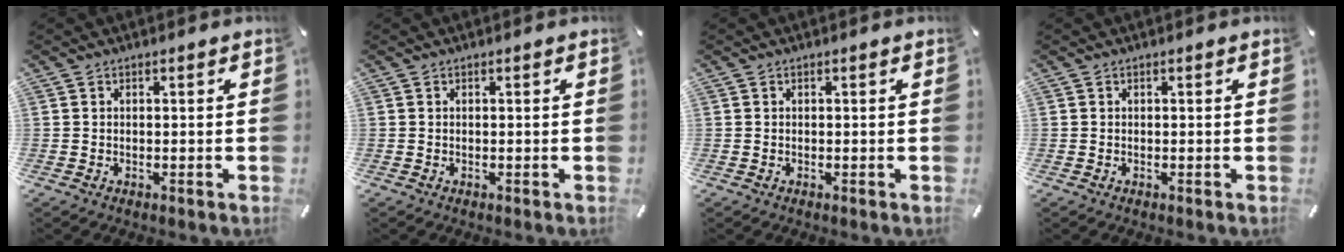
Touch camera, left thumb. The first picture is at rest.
{"total": 0.0}
{"total": 0.0}
{"total": 0.0}